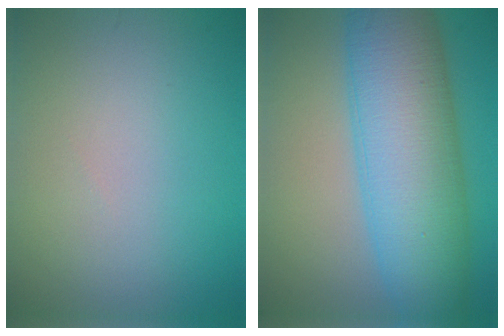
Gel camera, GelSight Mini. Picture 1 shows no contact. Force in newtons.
{"total": 11.9, "press": 11.9, "slide": 0.0}